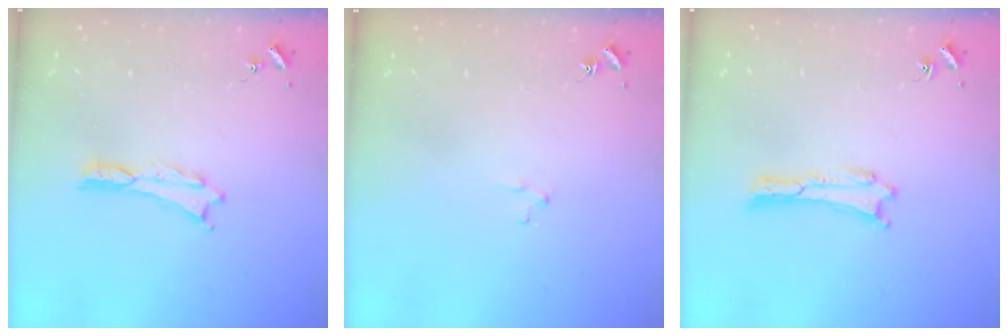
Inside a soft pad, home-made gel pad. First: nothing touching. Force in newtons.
{"total": 1.8, "press": 1.8, "slide": 0.1}
{"total": 0.0}